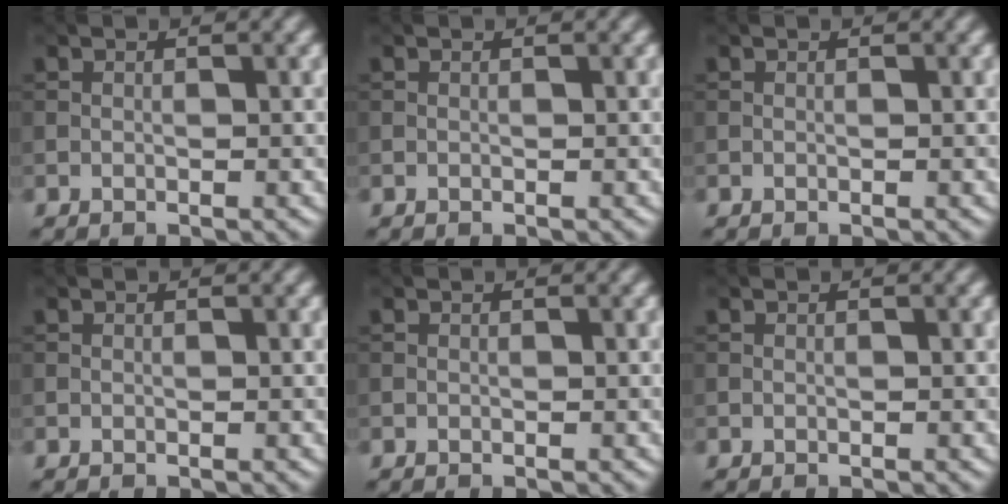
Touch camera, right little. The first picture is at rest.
{"total": 0.0}
{"total": 0.0}
{"total": 0.0}
{"total": 0.0}
{"total": 0.0}